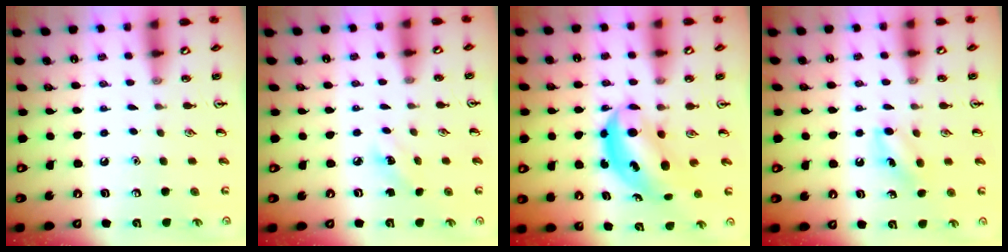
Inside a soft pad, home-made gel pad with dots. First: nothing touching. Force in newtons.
{"total": 4.2, "press": 4.0, "slide": 1.4}
{"total": 5.6, "press": 5.5, "slide": 1.2}
{"total": 6.4, "press": 6.2, "slide": 1.7}